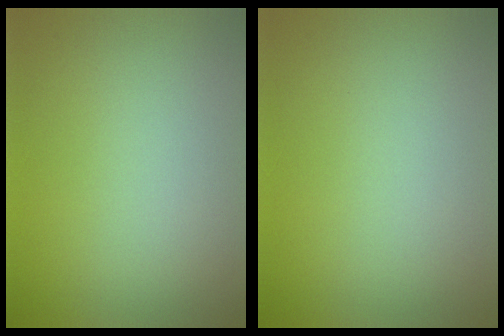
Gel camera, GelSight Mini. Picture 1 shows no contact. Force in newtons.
{"total": 0.0}